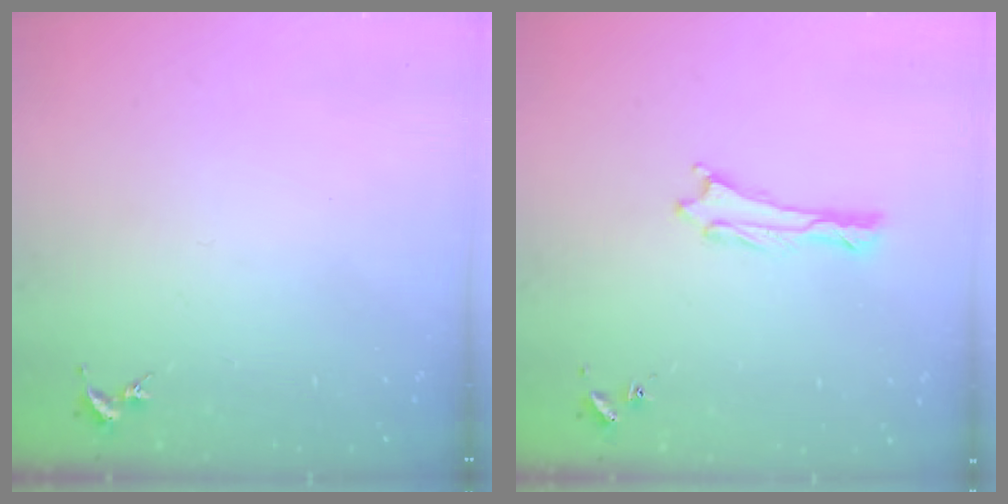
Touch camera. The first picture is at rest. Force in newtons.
{"total": 0.0}